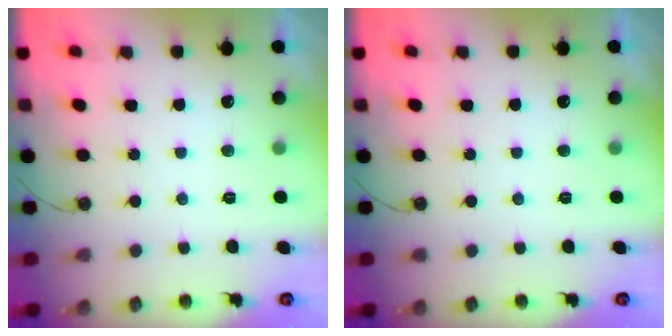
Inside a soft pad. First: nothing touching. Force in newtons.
{"total": 0.0}